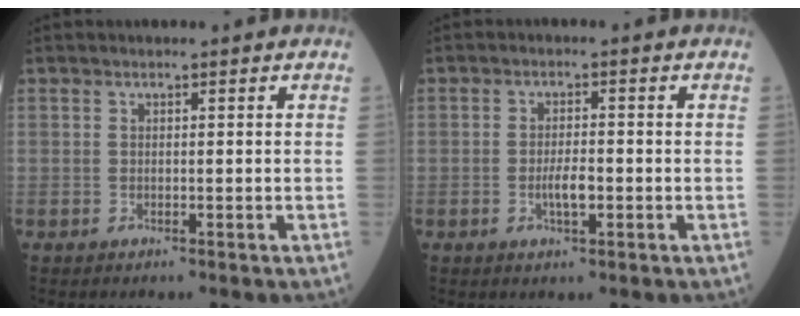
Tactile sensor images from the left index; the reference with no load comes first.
{"total": 2.9, "force": [-0.9, 0.7, 2.7], "torque": [-0.054, 0.000, -0.014]}